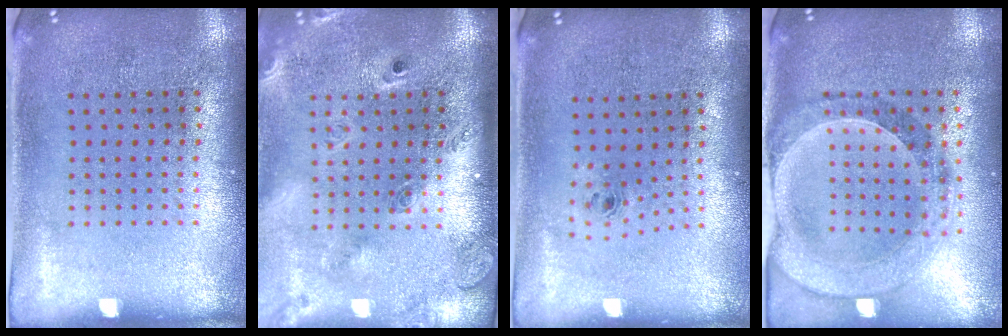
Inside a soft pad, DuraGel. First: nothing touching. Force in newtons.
{"total": 2.6, "press": 1.8, "slide": 1.8}
{"total": 0.7, "press": 0.3, "slide": 0.7}
{"total": 1.5, "press": 1.5, "slide": 0.3}